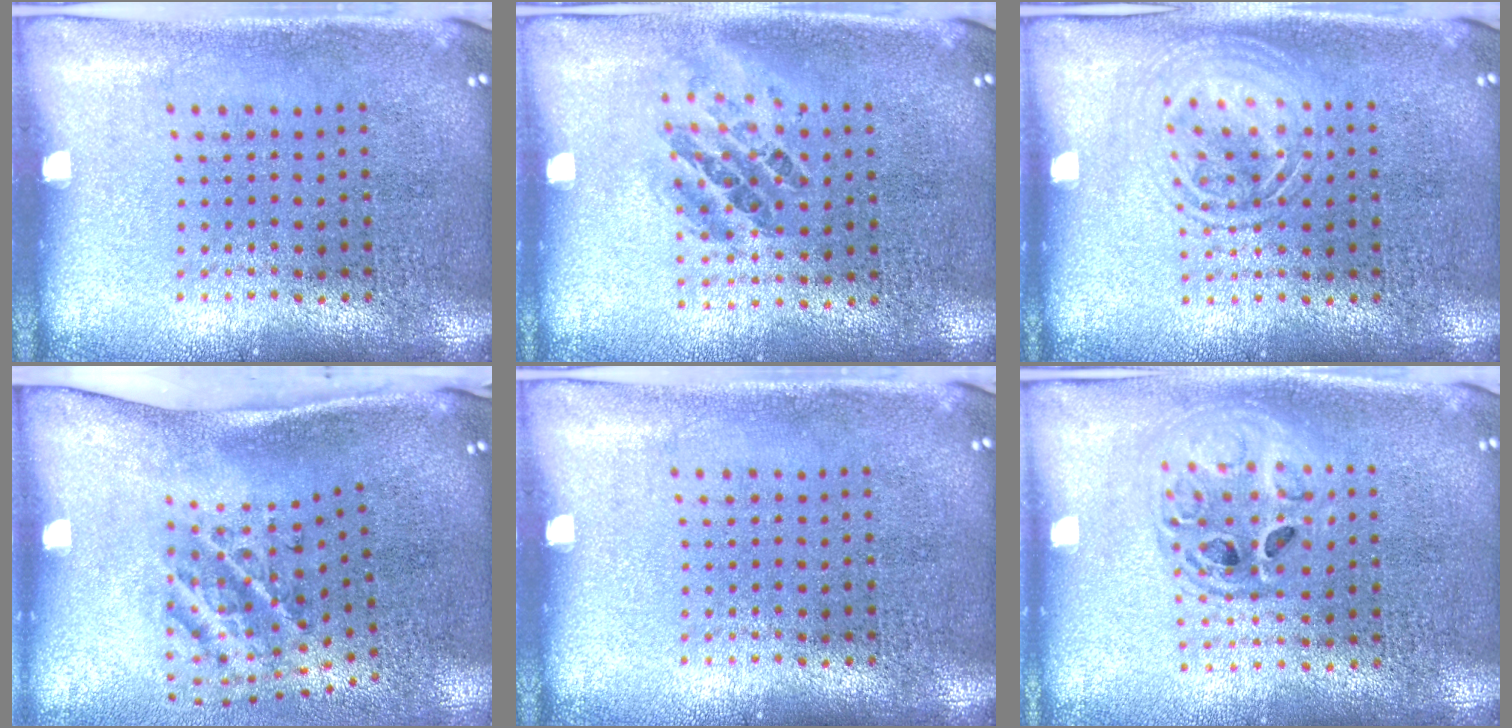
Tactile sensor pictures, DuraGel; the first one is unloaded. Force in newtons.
{"total": 0.9, "press": 0.8, "slide": 0.4}
{"total": 1.3, "press": 1.3, "slide": 0.2}
{"total": 2.3, "press": 1.3, "slide": 1.9}
{"total": 0.0}
{"total": 1.5, "press": 1.2, "slide": 0.8}